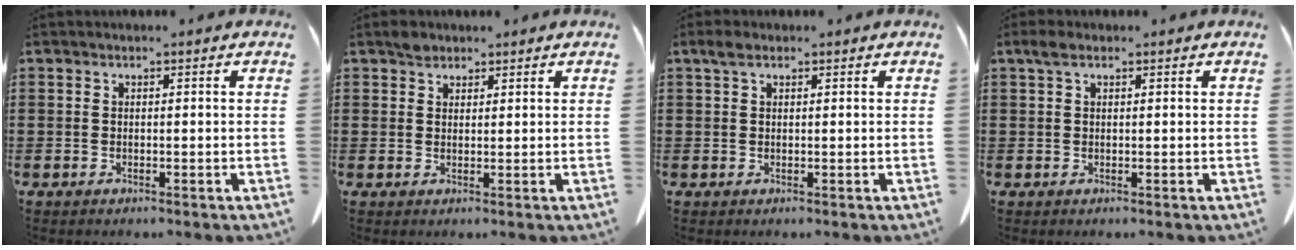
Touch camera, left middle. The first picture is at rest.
{"total": 1.9, "force": [1.6, 1.0, 0.4], "torque": [-0.005, -0.001, 0.029]}
{"total": 1.8, "force": [0.8, 1.0, 1.2], "torque": [-0.028, 0.007, 0.014]}
{"total": 1.8, "force": [0.7, 0.9, 1.4], "torque": [-0.031, 0.007, 0.011]}